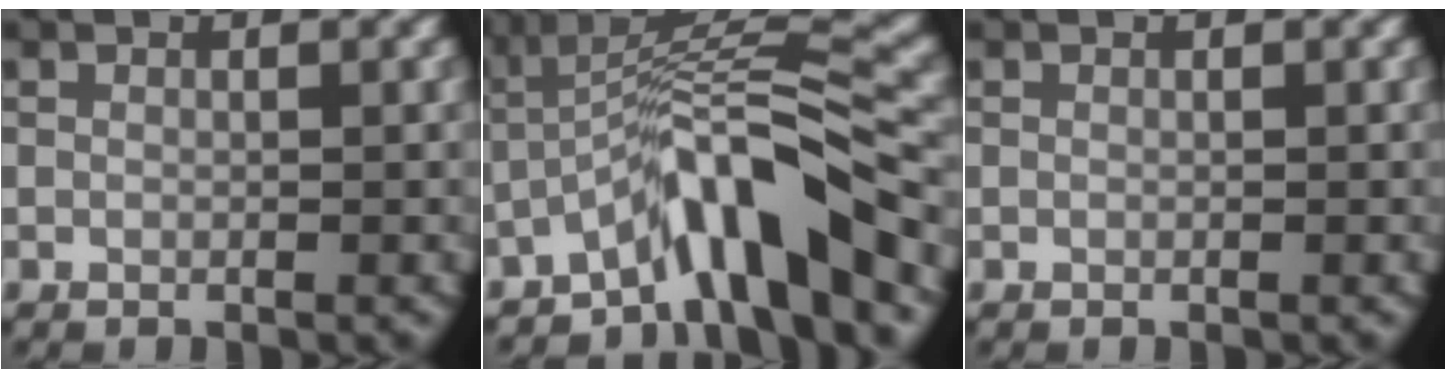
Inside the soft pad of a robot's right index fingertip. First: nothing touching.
{"total": 8.2, "force": [-5.2, 1.2, 6.3], "torque": [-0.096, 0.019, -0.094]}
{"total": 0.0}